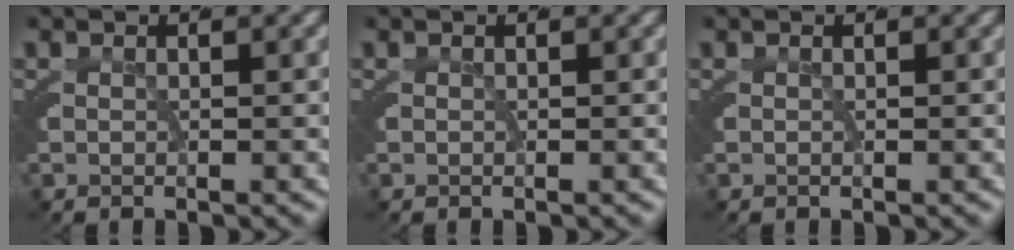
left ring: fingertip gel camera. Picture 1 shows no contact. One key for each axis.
{"total": 0.0}
{"total": 0.0}